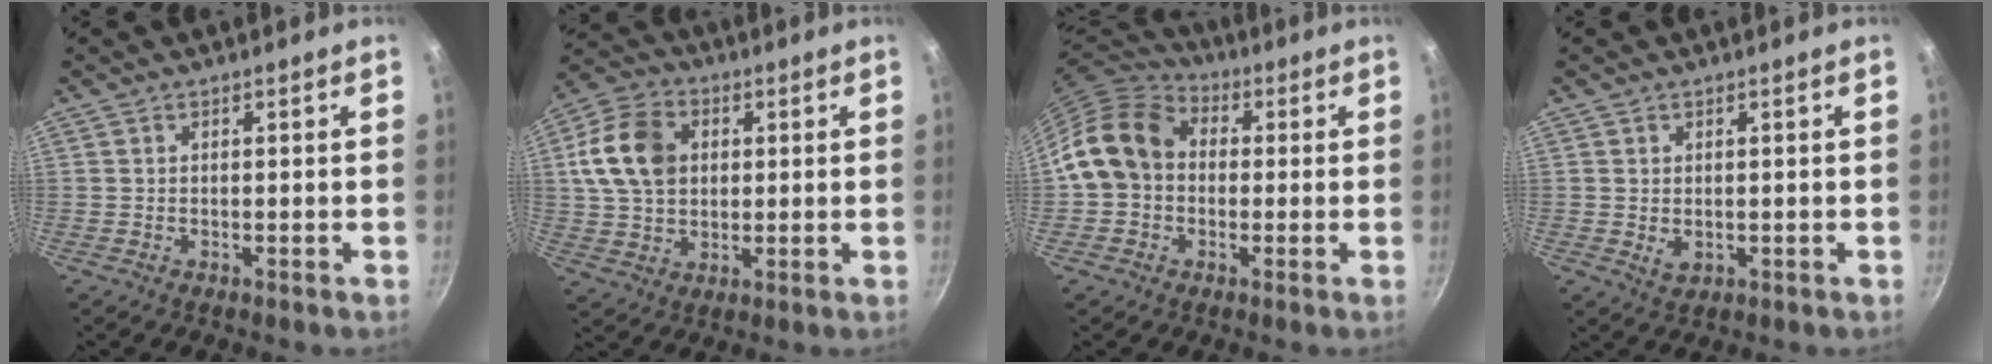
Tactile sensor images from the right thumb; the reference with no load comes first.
{"total": 13.7, "force": [2.8, 10.2, 8.8], "torque": [-0.145, 0.010, 0.042]}
{"total": 13.5, "force": [0.4, 10.9, 7.9], "torque": [-0.117, 0.033, -0.010]}
{"total": 2.4, "force": [0.1, 1.8, 1.6], "torque": [-0.026, -0.006, 0.005]}